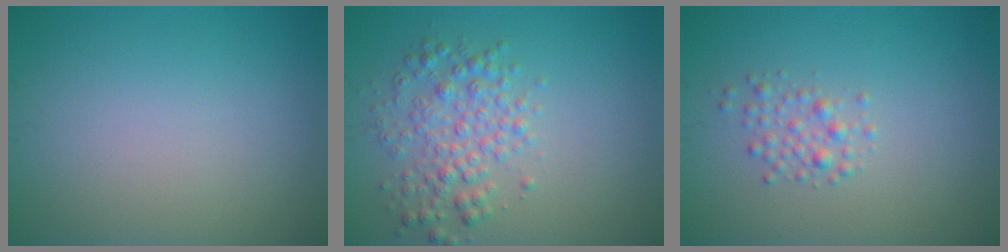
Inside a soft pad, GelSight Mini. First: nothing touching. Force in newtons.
{"total": 3.5, "press": 3.5, "slide": 0.0}
{"total": 1.6, "press": 1.6, "slide": 0.1}